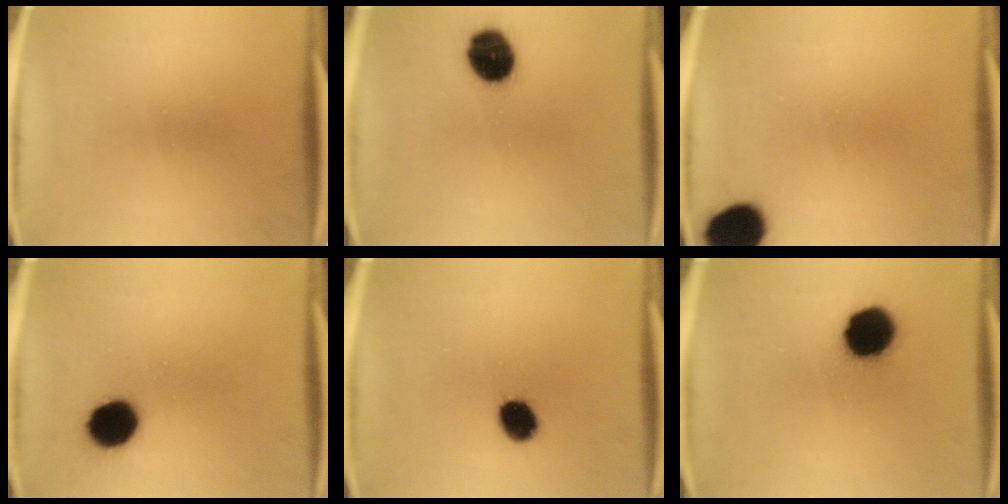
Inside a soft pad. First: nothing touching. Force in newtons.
{"total": 11.4}
{"total": 11.8}
{"total": 10.0}
{"total": 7.2}
{"total": 14.6}